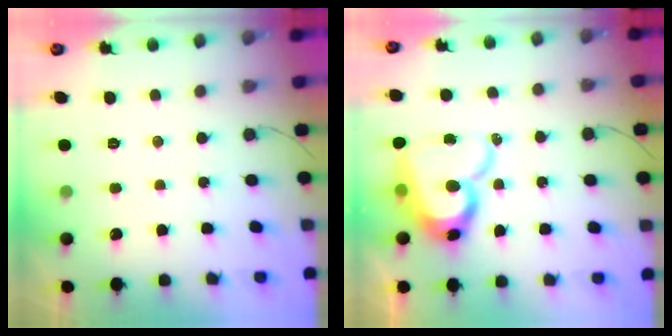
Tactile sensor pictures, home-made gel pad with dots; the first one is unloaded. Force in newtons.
{"total": 15.5, "press": 15.4, "slide": 1.5}